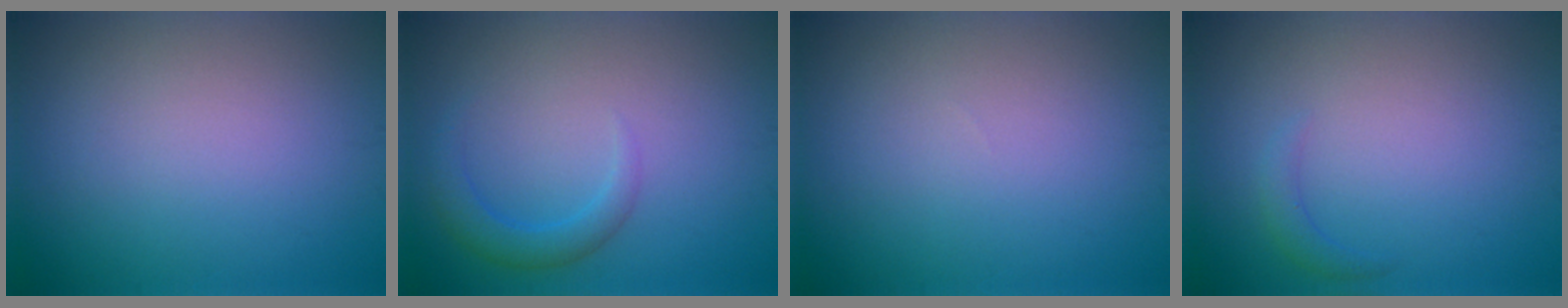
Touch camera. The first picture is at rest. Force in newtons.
{"total": 2.4, "press": 2.4, "slide": 0.1}
{"total": 0.0}
{"total": 1.2, "press": 1.2, "slide": 0.2}